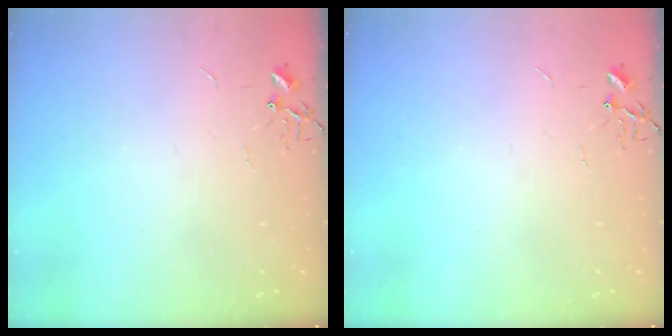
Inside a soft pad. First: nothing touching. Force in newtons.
{"total": 0.0}